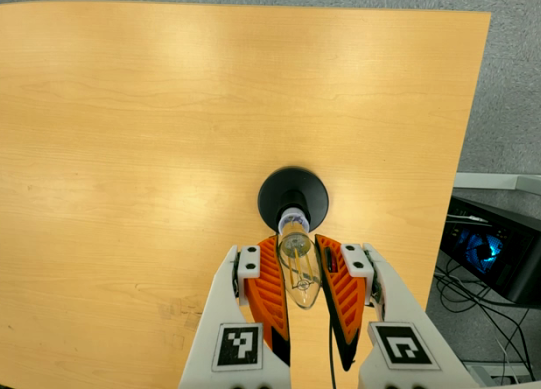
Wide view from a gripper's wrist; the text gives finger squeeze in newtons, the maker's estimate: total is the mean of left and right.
{"total": 19.0, "left": 20.9, "right": 17.1}